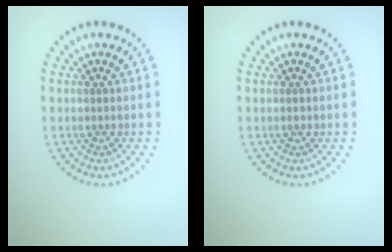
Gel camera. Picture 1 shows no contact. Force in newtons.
{"total": 0.5, "press": 0.5, "slide": 0.1}